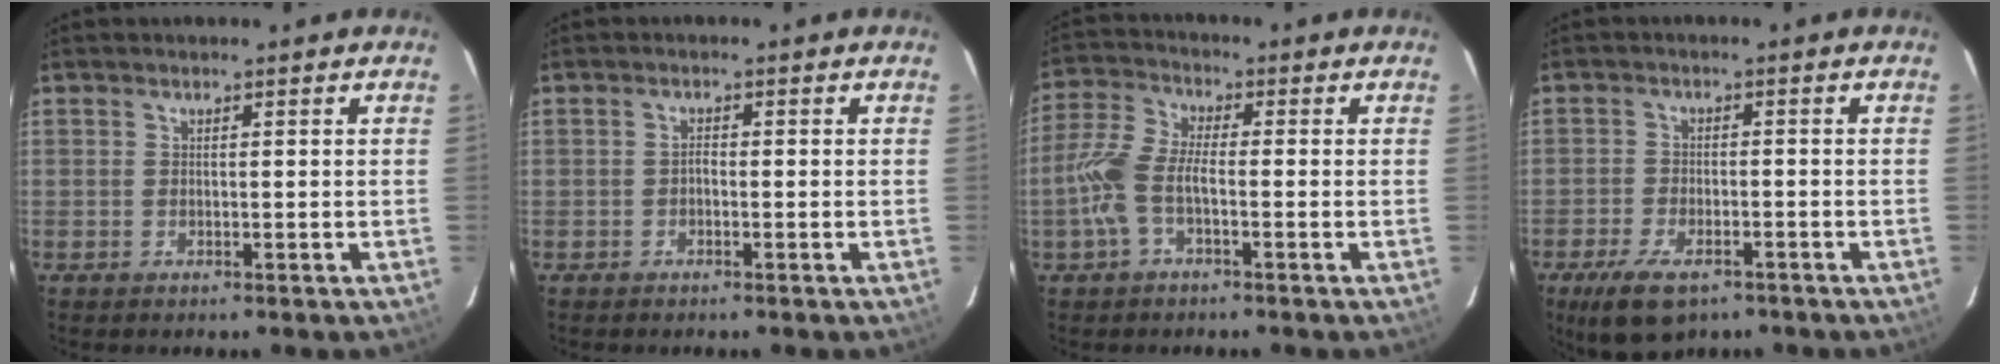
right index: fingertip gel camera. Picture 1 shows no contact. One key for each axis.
{"total": 0.9, "fx": -0.5, "fy": 0.5, "fz": 0.6, "tx": -0.009, "ty": 0.005, "tz": -0.011}
{"total": 7.9, "fx": -2.4, "fy": 2.9, "fz": 6.9, "tx": -0.166, "ty": 0.010, "tz": -0.052}
{"total": 9.3, "fx": -6.2, "fy": 4.3, "fz": 5.5, "tx": -0.129, "ty": -0.019, "tz": -0.103}